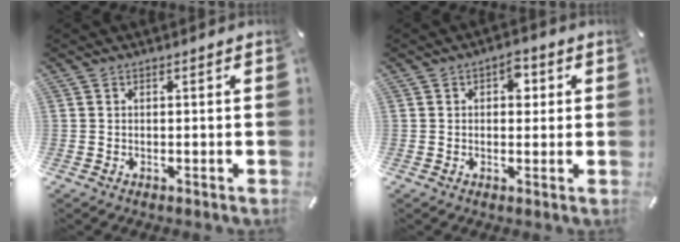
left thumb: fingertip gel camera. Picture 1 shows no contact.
{"total": 3.1, "force": [0.7, 2.0, 2.3], "torque": [-0.016, -0.003, 0.001]}